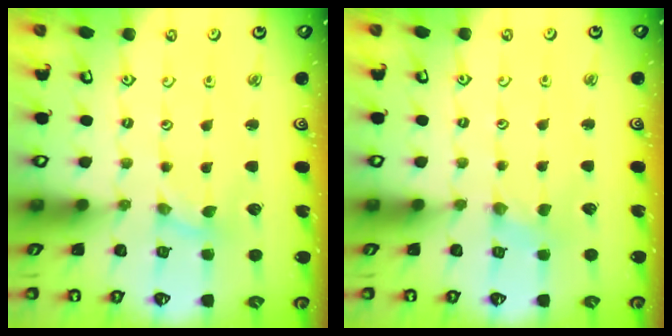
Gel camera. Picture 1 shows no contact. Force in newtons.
{"total": 0.0}